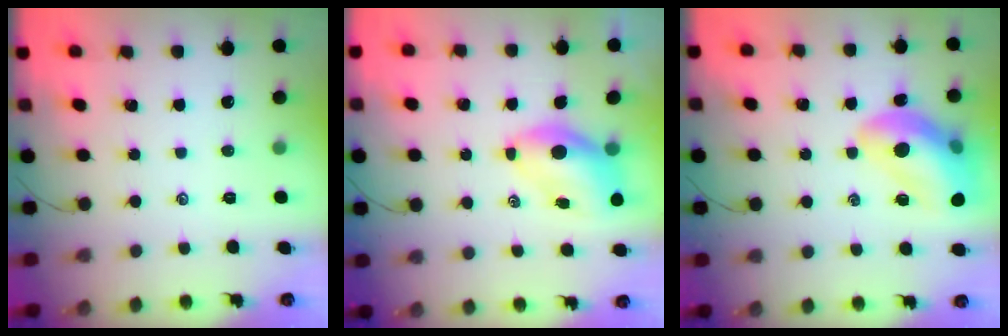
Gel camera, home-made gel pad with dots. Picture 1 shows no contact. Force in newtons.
{"total": 6.9, "press": 6.7, "slide": 1.6}
{"total": 18.7, "press": 18.5, "slide": 2.8}